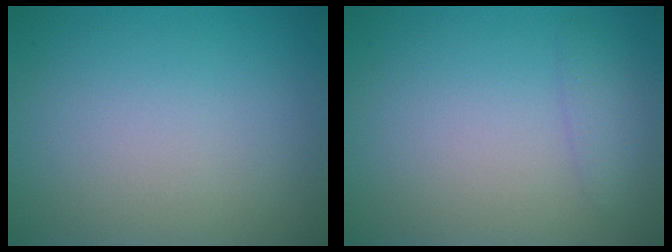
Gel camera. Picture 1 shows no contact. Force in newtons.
{"total": 1.3, "press": 1.3, "slide": 0.0}